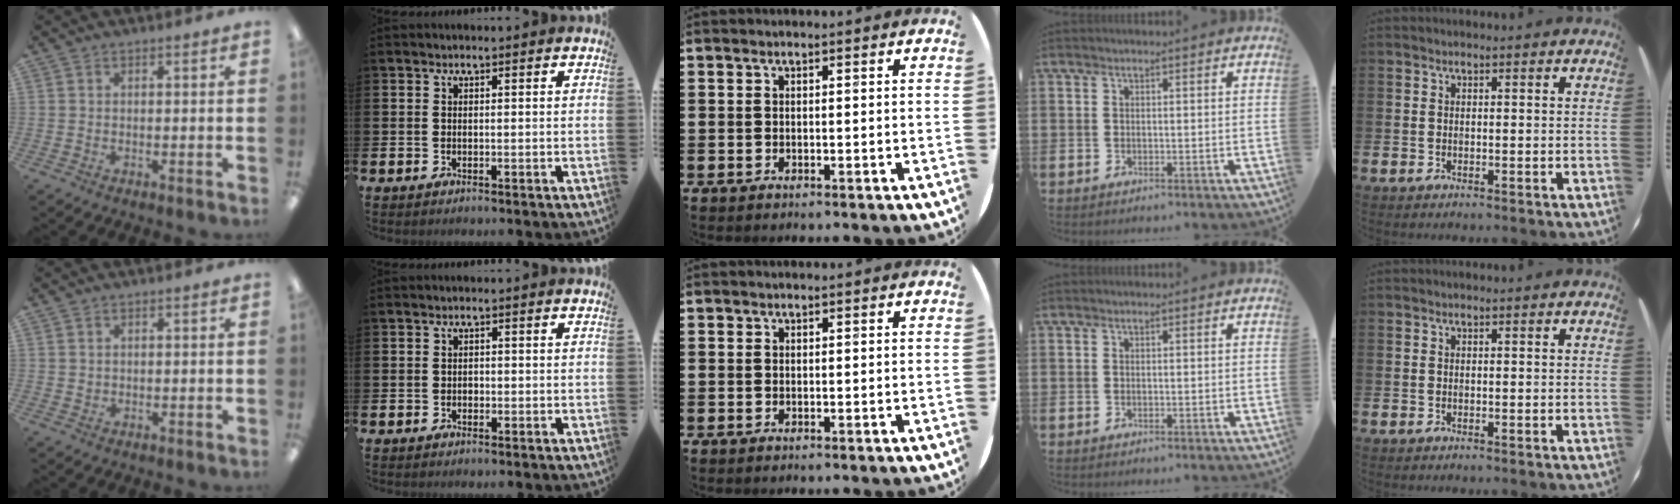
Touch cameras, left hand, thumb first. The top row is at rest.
{"thumb": {"total": 1.0, "force": [0.4, 0.9, 0.2], "torque": [-0.004, 0.005, 0.007]}, "index": {"total": 0.7, "force": [-0.2, 0.7, 0.2], "torque": [0.000, 0.002, -0.006]}}